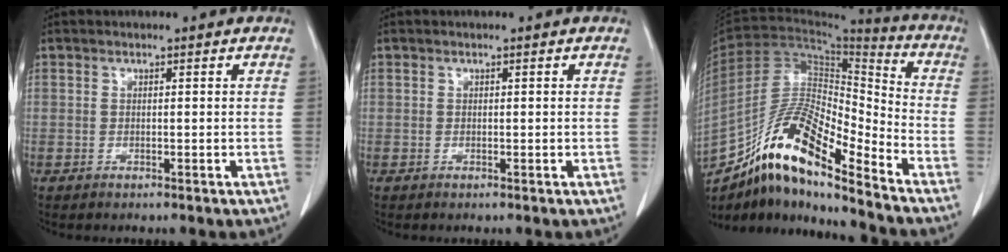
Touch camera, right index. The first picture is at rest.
{"total": 0.0}
{"total": 17.6, "force": [-13.0, 2.6, 11.6], "torque": [-0.217, 0.014, -0.233]}